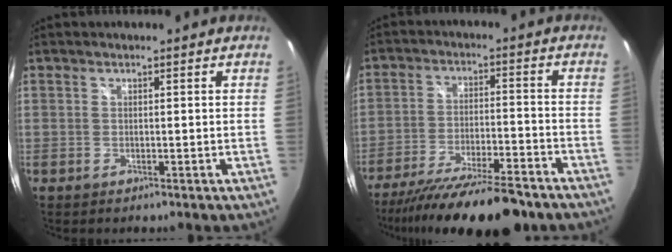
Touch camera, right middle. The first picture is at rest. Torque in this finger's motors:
{"motor_torque": [1.14, -1.00, 0.46, 0.20]}